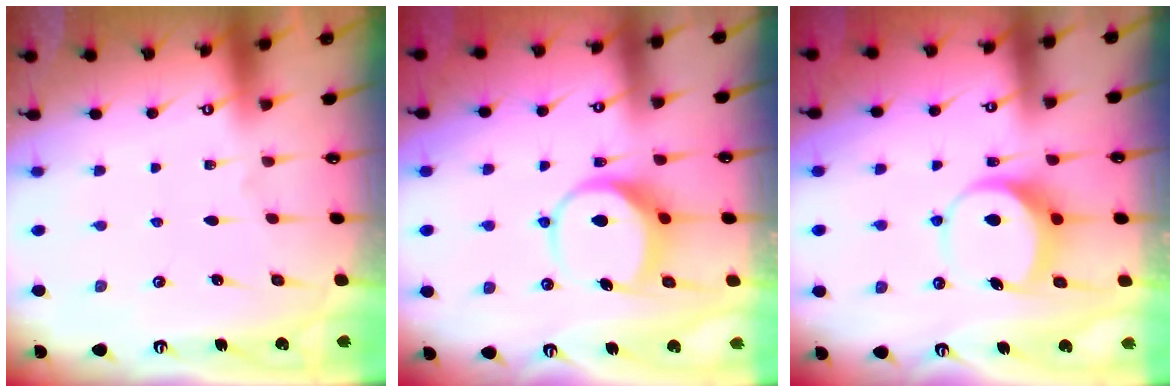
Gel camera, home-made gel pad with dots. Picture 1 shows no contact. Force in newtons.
{"total": 8.0, "press": 7.9, "slide": 1.0}
{"total": 7.0, "press": 7.0, "slide": 0.9}